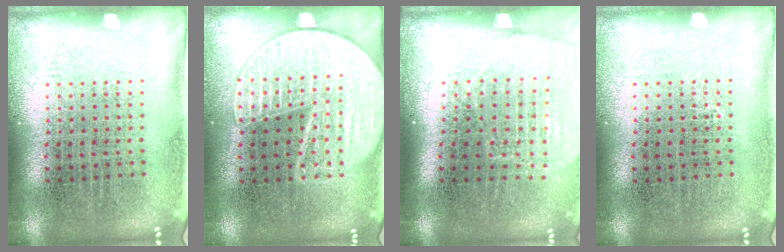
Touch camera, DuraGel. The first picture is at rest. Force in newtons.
{"total": 3.4, "press": 3.4, "slide": 0.4}
{"total": 1.7, "press": 1.5, "slide": 0.8}
{"total": 0.0}